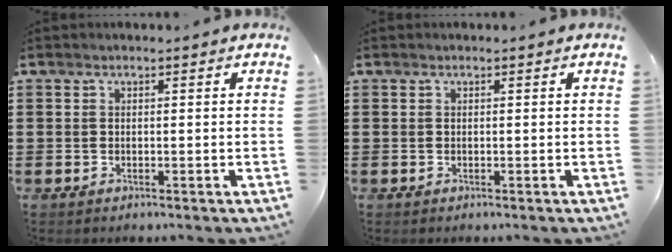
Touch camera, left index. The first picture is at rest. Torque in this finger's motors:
{"motor_torque": [0.10, 0.02, -0.05, -0.01]}